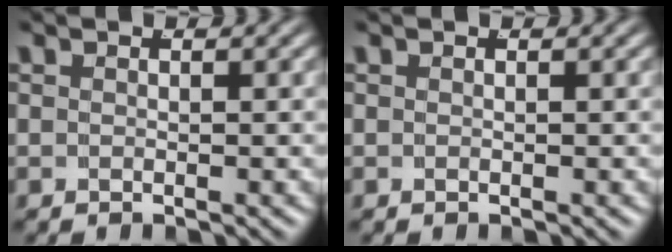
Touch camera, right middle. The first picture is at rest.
{"total": 0.0}